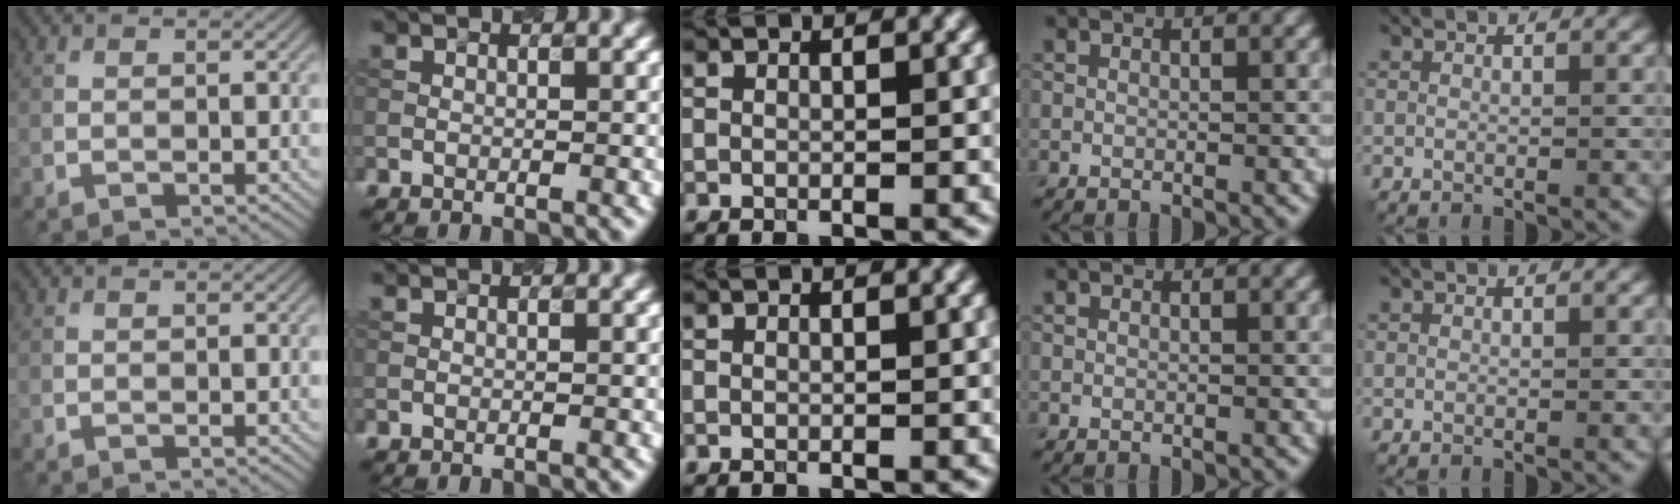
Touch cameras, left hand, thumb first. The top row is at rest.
{}